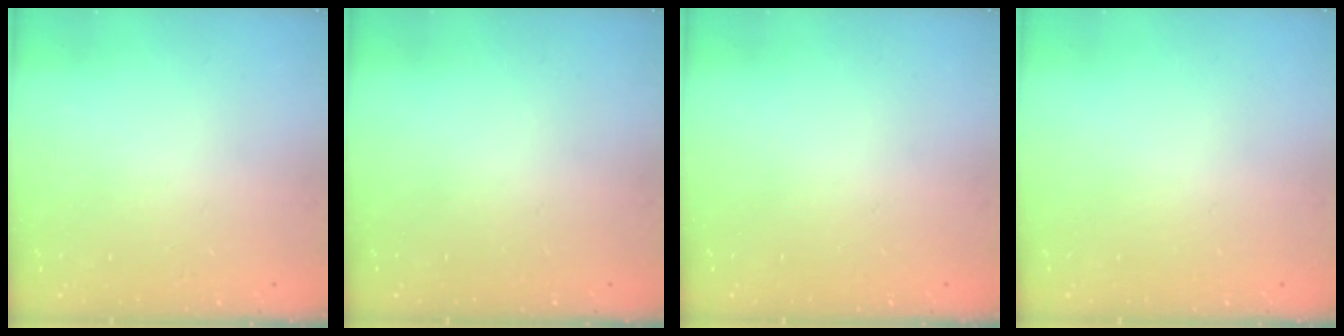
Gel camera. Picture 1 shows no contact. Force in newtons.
{"total": 0.0}
{"total": 0.0}
{"total": 0.0}